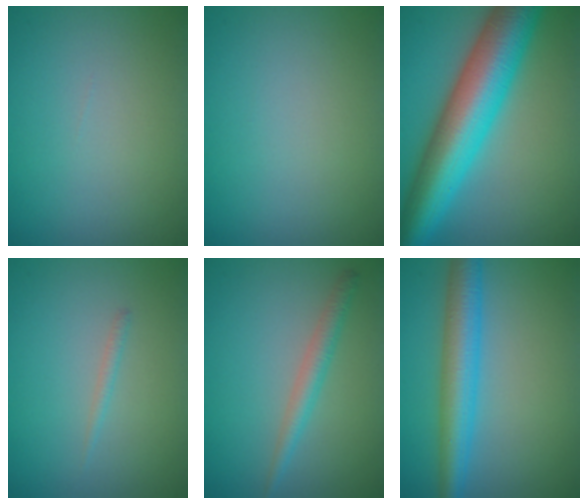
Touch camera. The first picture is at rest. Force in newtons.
{"total": 0.0}
{"total": 12.3, "press": 12.3, "slide": 0.1}
{"total": 0.7, "press": 0.7, "slide": 0.0}
{"total": 2.2, "press": 2.2, "slide": 0.1}
{"total": 5.8, "press": 5.8, "slide": 0.2}